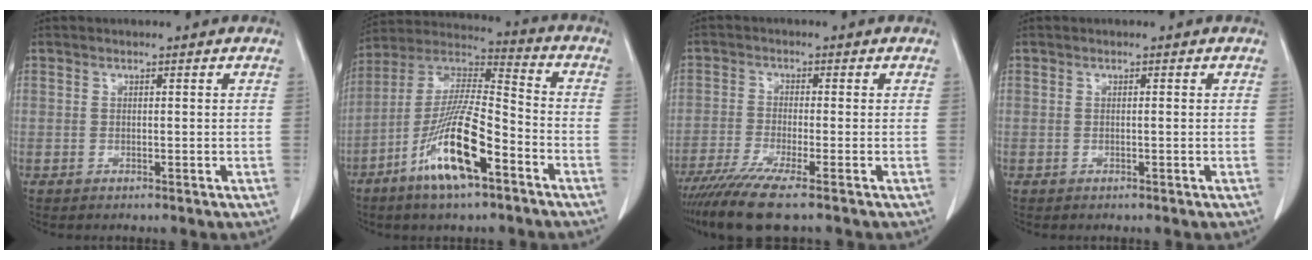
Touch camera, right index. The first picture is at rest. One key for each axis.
{"total": 15.8, "fx": -7.6, "fy": 2.8, "fz": 13.6, "tx": -0.268, "ty": -0.008, "tz": -0.138}
{"total": 8.4, "fx": -6.3, "fy": -0.3, "fz": 5.5, "tx": -0.095, "ty": -0.024, "tz": -0.109}
{"total": 0.0}